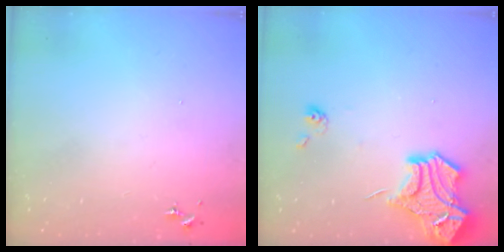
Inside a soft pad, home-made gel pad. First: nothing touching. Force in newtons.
{"total": 15.5, "press": 15.4, "slide": 1.4}